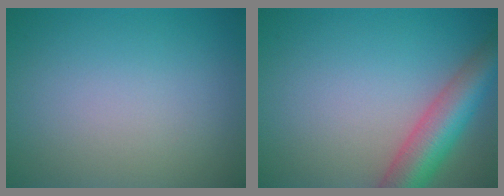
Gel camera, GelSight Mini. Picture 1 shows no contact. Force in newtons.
{"total": 6.7, "press": 6.7, "slide": 0.4}